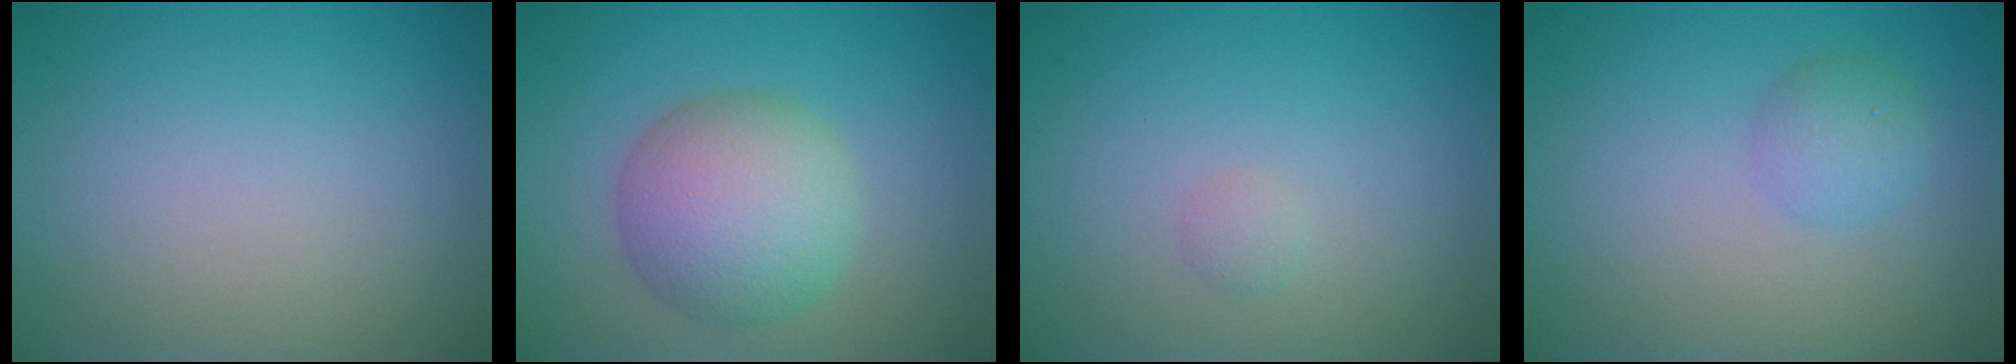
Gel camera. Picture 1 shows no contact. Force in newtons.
{"total": 6.6, "press": 6.6, "slide": 0.3}
{"total": 0.6, "press": 0.6, "slide": 0.1}
{"total": 2.0, "press": 2.0, "slide": 0.1}